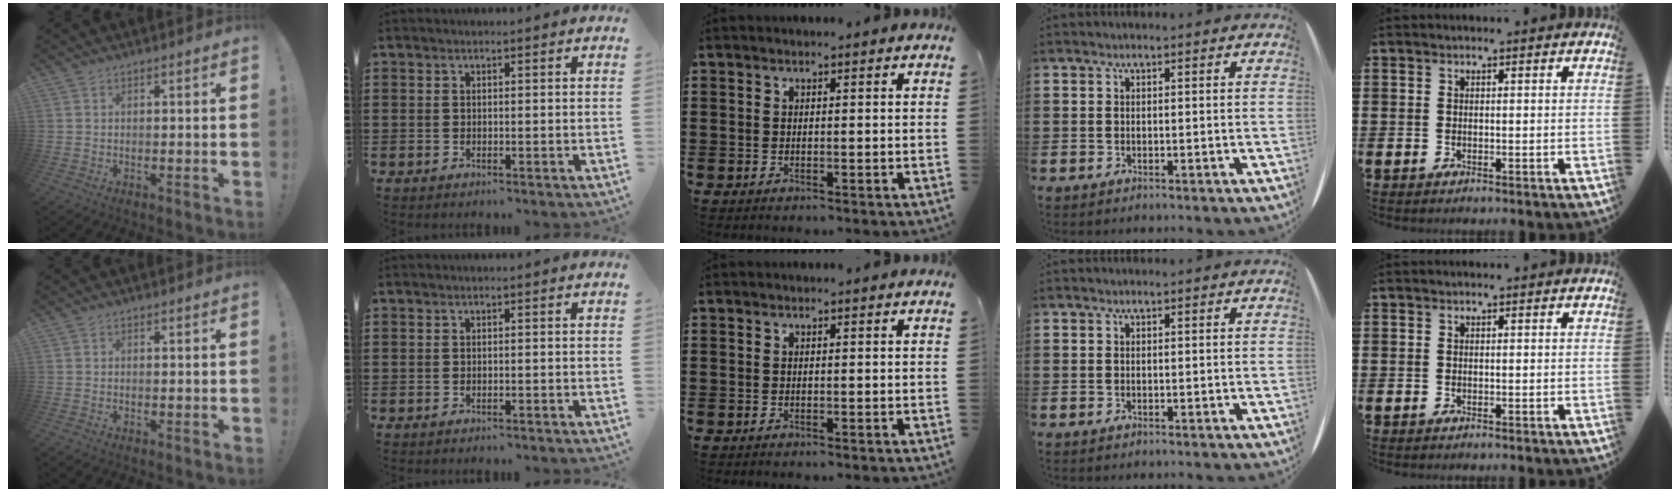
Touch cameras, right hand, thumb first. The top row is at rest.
{"index": {"total": 0.6, "force": [-0.6, 0.0, 0.1], "torque": [-0.003, -0.002, -0.012]}}